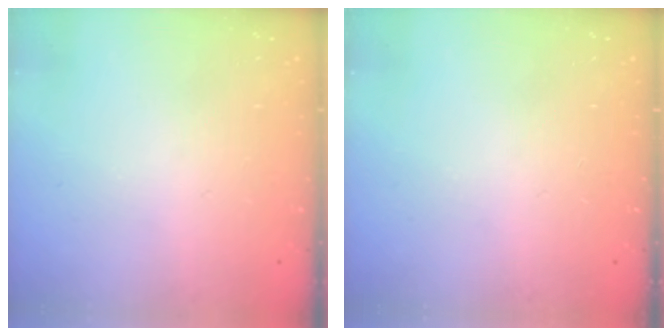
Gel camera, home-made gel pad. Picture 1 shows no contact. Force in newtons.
{"total": 0.0}